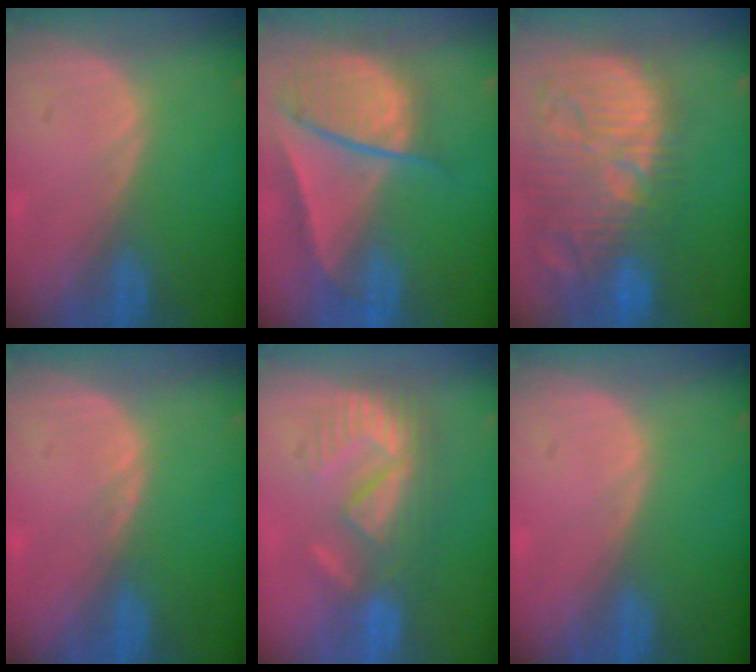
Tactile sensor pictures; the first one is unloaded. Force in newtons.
{"total": 9.3, "press": 8.0, "slide": 4.7}
{"total": 15.4, "press": 13.4, "slide": 7.5}
{"total": 0.5, "press": 0.5, "slide": 0.2}
{"total": 9.5, "press": 8.2, "slide": 4.8}
{"total": 0.0}